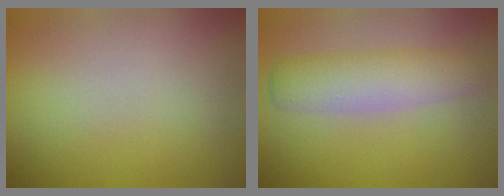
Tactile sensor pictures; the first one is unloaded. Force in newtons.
{"total": 4.2, "press": 4.2, "slide": 0.1}